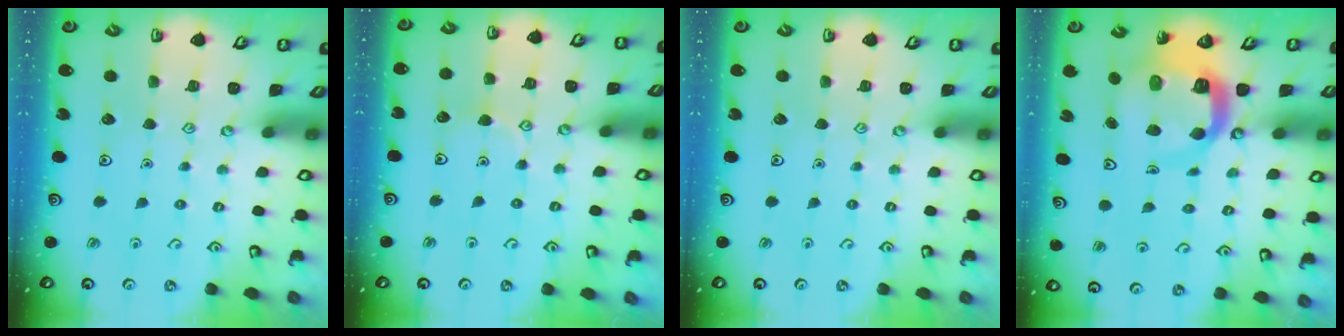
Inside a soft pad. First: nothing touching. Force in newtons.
{"total": 4.5, "press": 4.5, "slide": 0.5}
{"total": 0.0}
{"total": 9.3, "press": 9.2, "slide": 1.3}